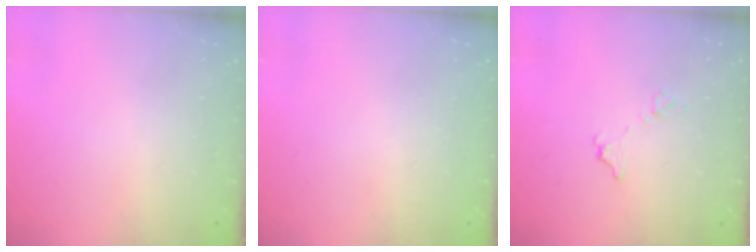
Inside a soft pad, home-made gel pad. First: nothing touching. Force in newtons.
{"total": 0.0}
{"total": 6.2, "press": 6.2, "slide": 0.3}